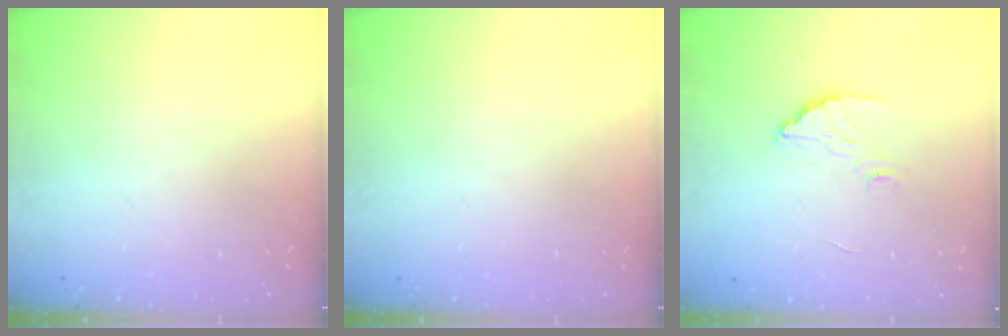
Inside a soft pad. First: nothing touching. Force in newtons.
{"total": 0.0}
{"total": 3.2, "press": 3.2, "slide": 0.2}